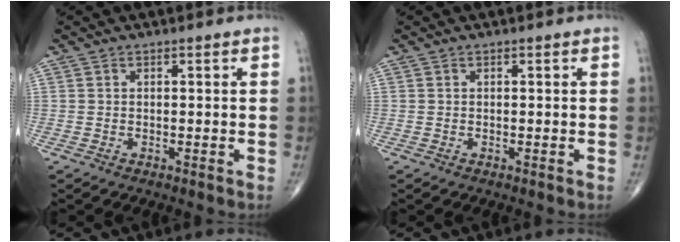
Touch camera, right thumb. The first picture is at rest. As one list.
[{"total": 0.0}]